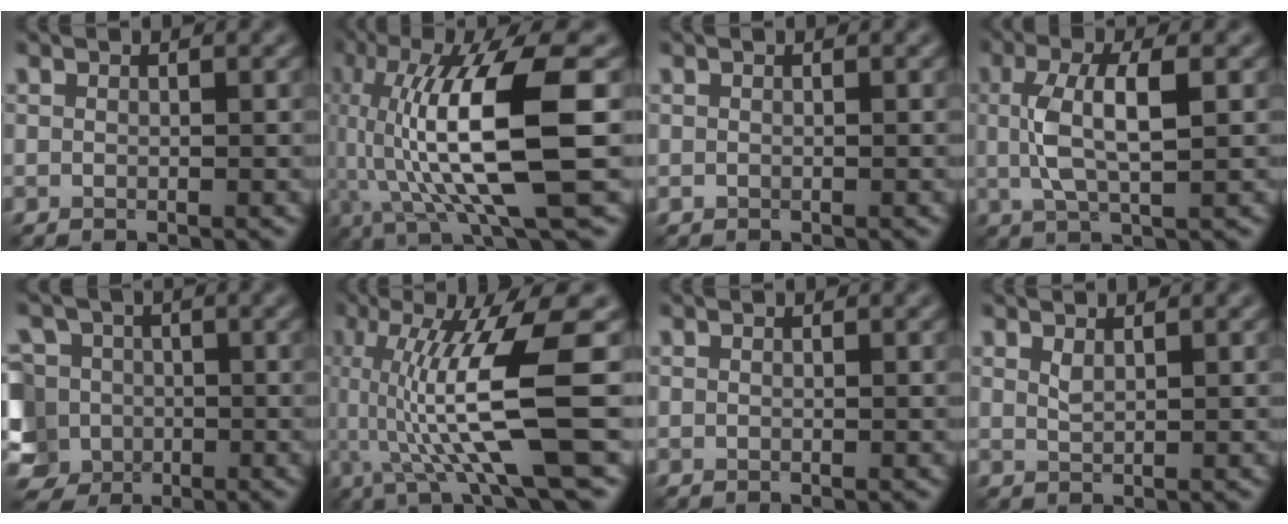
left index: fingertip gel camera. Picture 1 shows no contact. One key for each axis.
{"total": 11.8, "fx": 0.1, "fy": 2.6, "fz": 11.5, "tx": -0.202, "ty": 0.004, "tz": 0.004}
{"total": 0.0}
{"total": 4.9, "fx": 0.6, "fy": 1.5, "fz": 4.6, "tx": -0.097, "ty": 0.004, "tz": 0.013}
{"total": 9.8, "fx": -2.6, "fy": 8.4, "fz": 4.3, "tx": -0.099, "ty": 0.016, "tz": -0.082}
{"total": 10.1, "fx": -0.4, "fy": 1.6, "fz": 9.9, "tx": -0.161, "ty": -0.006, "tz": -0.004}
{"total": 0.0}
{"total": 0.9, "fx": 0.7, "fy": 0.2, "fz": 0.6, "tx": -0.016, "ty": 0.000, "tz": 0.015}